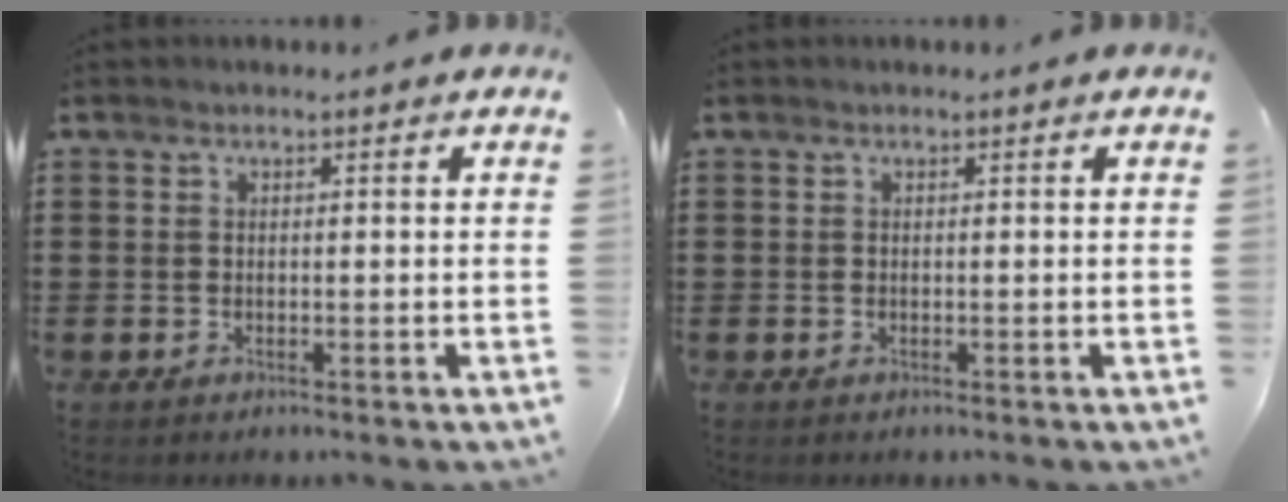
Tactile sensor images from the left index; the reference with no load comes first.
{"total": 0.0}